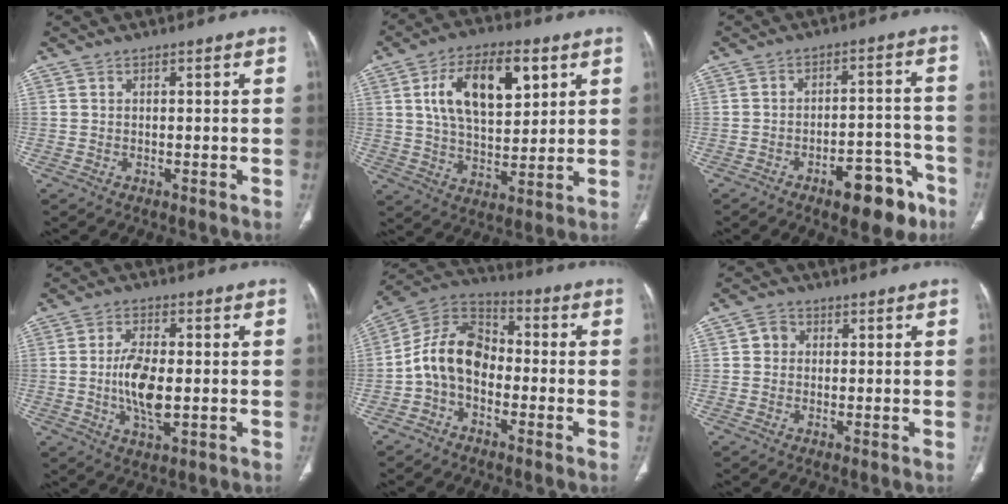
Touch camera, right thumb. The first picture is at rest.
{"total": 15.3, "force": [5.3, 8.2, 11.8], "torque": [-0.172, -0.011, 0.096]}
{"total": 11.0, "force": [-6.6, 4.8, 7.4], "torque": [-0.072, 0.051, -0.088]}
{"total": 8.9, "force": [-0.7, 4.0, 7.9], "torque": [-0.152, -0.003, -0.012]}
{"total": 11.5, "force": [-2.5, 8.2, 7.7], "torque": [-0.127, 0.046, -0.061]}
{"total": 2.8, "force": [0.4, 2.5, 1.0], "torque": [-0.003, 0.006, 0.004]}